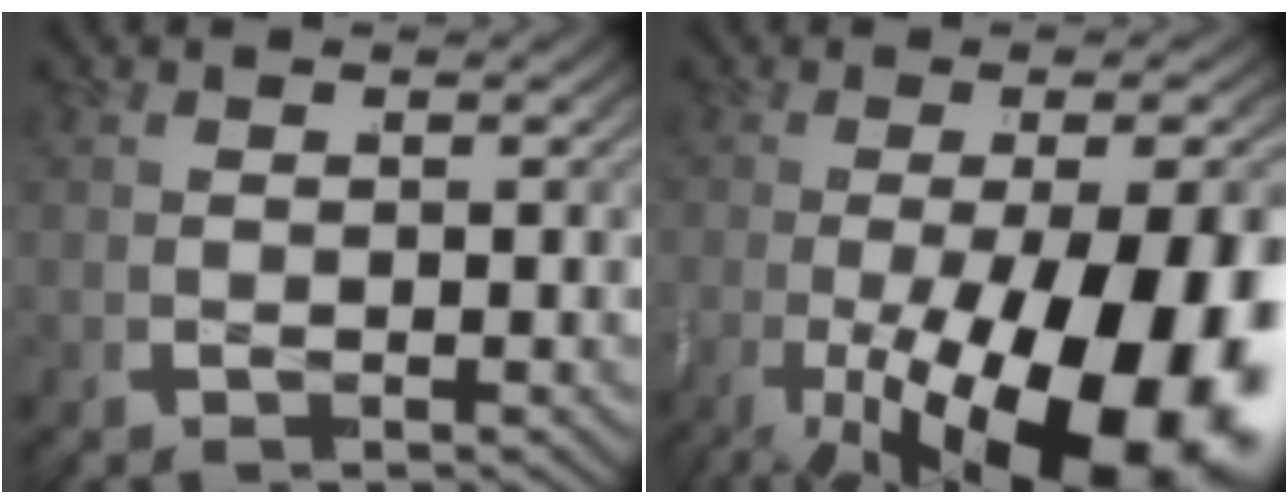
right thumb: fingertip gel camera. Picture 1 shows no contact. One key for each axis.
{"total": 20.8, "fx": -6.1, "fy": 11.4, "fz": 16.2, "tx": -0.281, "ty": -0.056, "tz": -0.062}